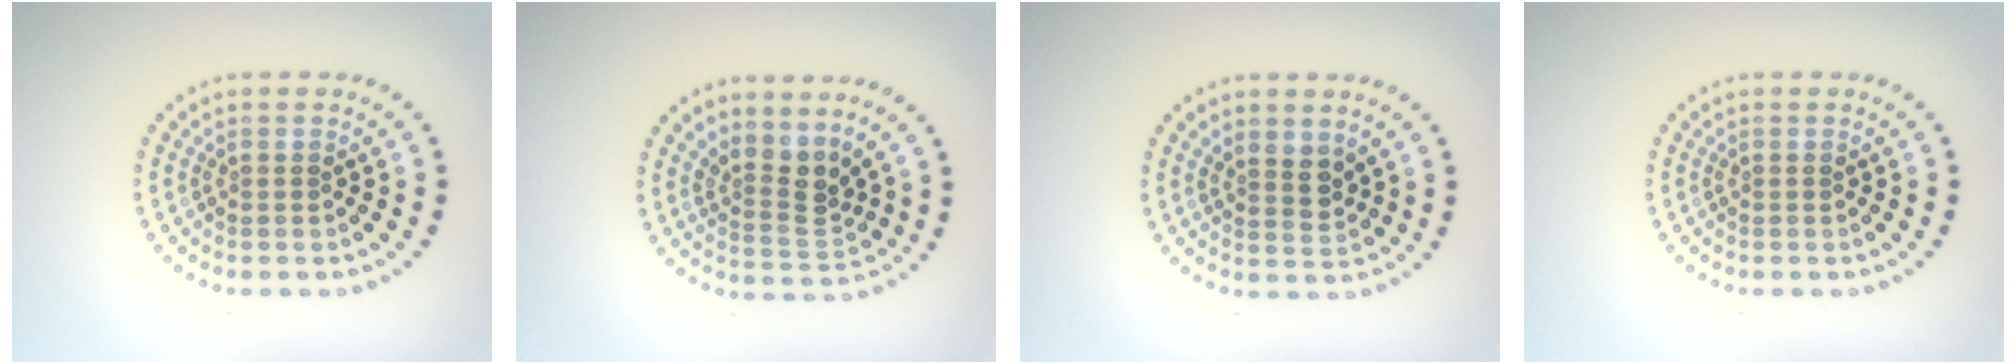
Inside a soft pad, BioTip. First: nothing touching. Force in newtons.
{"total": 3.0, "press": 2.1, "slide": 2.1}
{"total": 2.1, "press": 1.8, "slide": 1.1}
{"total": 0.0}